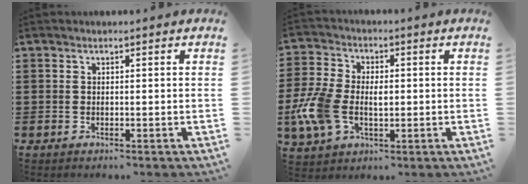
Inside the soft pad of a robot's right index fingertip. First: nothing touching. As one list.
[{"total": 8.3, "force": [-1.1, 5.5, 6.1], "torque": [-0.152, 0.003, -0.025]}]